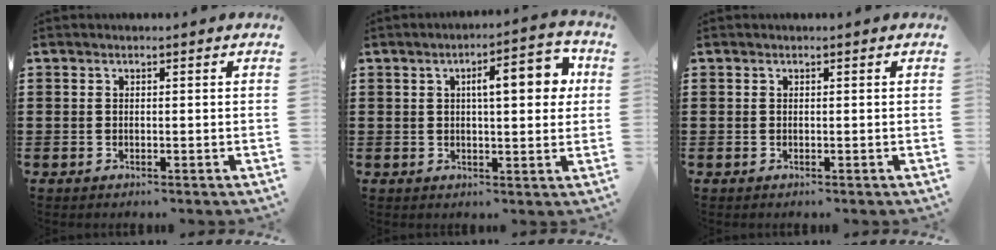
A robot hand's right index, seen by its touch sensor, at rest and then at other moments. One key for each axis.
{"total": 7.8, "fx": 2.0, "fy": 2.4, "fz": 7.2, "tx": -0.100, "ty": -0.005, "tz": 0.022}
{"total": 0.0}